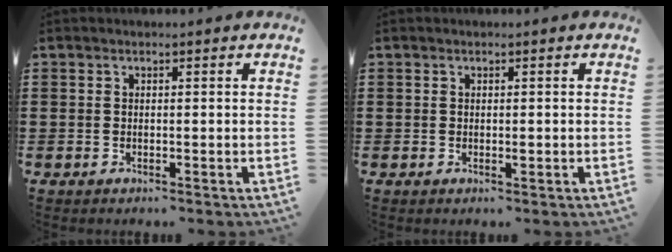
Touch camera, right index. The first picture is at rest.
{"total": 0.7, "force": [0.0, 0.4, 0.7], "torque": [-0.012, 0.001, 0.000]}